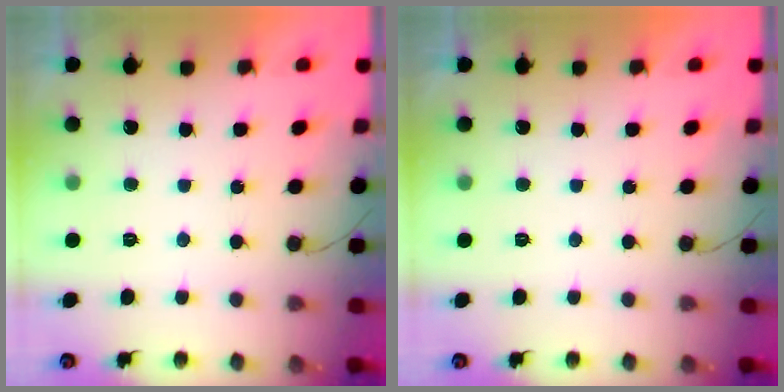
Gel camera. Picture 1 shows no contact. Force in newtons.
{"total": 0.0}